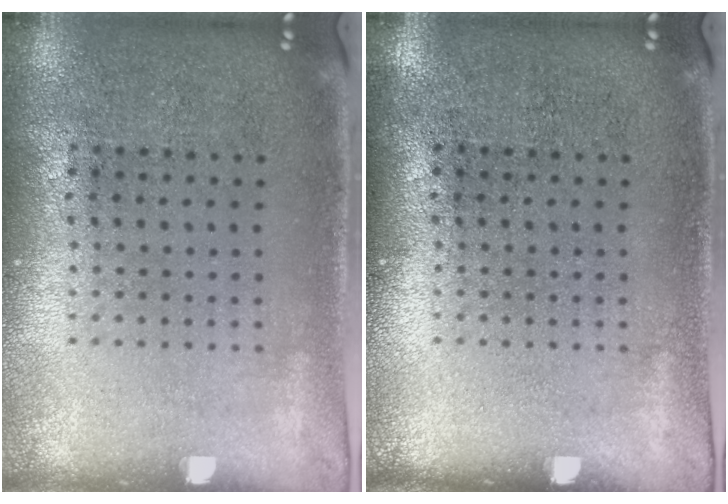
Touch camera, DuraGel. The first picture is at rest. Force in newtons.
{"total": 0.0}